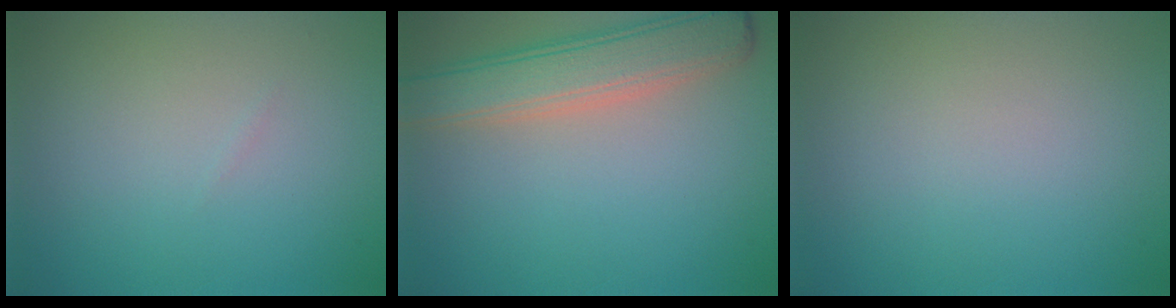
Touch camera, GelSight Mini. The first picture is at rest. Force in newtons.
{"total": 5.4, "press": 5.4, "slide": 0.5}
{"total": 0.0}